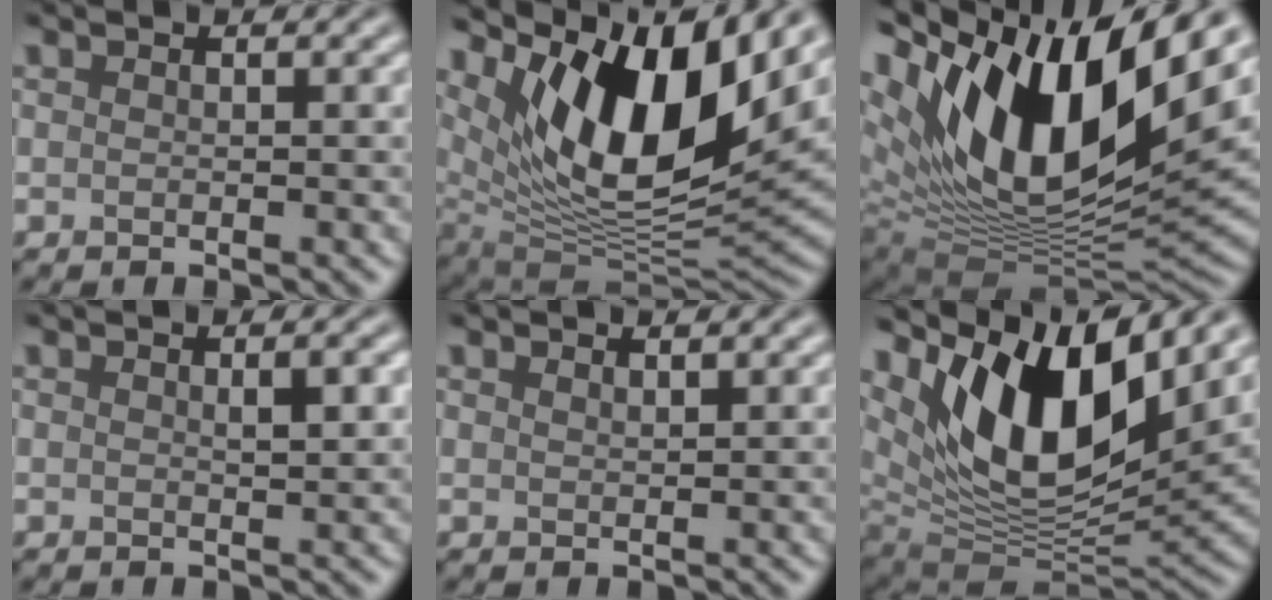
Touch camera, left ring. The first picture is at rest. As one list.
[{"total": 13.8, "force": [6.1, 5.7, 11.0], "torque": [-0.188, -0.011, 0.117]}, {"total": 17.0, "force": [6.5, 7.8, 13.7], "torque": [-0.255, 0.004, 0.108]}, {"total": 1.7, "force": [0.5, 0.4, 1.5], "torque": [-0.021, 0.000, 0.009]}, {"total": 0.9, "force": [0.8, 0.1, 0.3], "torque": [0.001, 0.001, 0.013]}, {"total": 12.5, "force": [6.1, 5.3, 9.6], "torque": [-0.154, -0.010, 0.117]}]